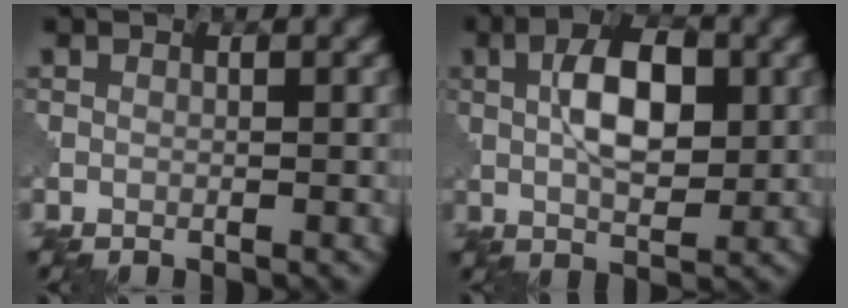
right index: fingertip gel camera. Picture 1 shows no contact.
{"total": 6.3, "force": [1.6, 3.0, 5.3], "torque": [-0.090, 0.007, 0.028]}